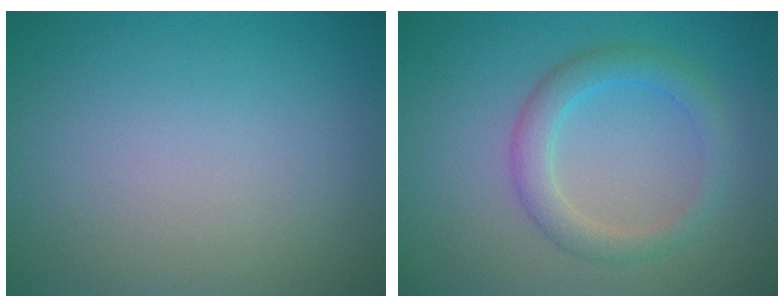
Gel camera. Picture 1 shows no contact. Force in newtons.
{"total": 2.9, "press": 2.9, "slide": 0.1}